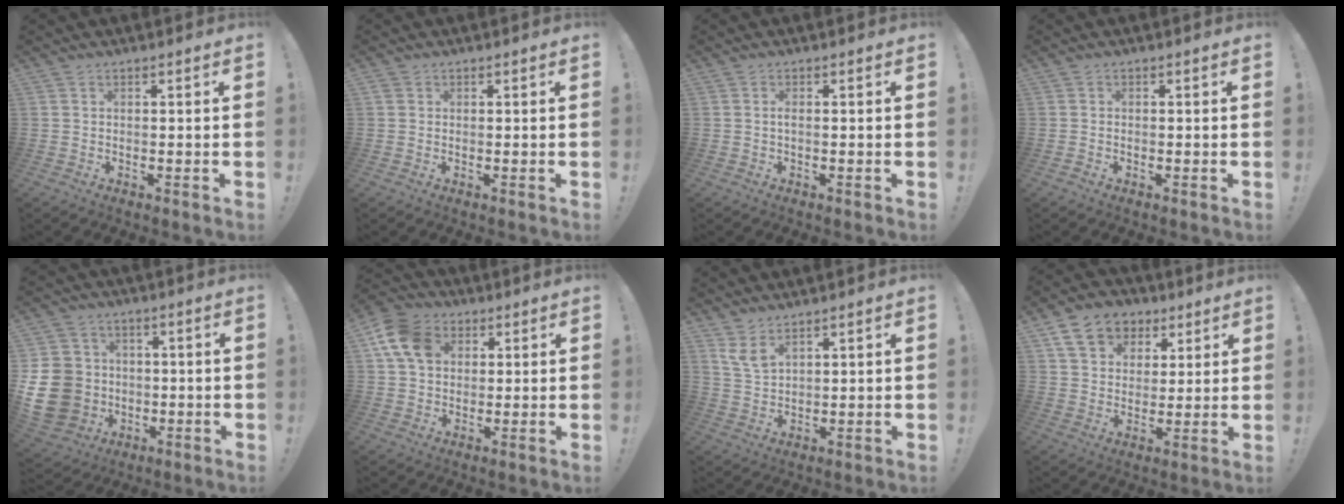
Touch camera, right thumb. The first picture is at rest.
{"total": 0.8, "force": [0.3, 0.7, 0.2], "torque": [-0.003, 0.000, 0.006]}
{"total": 1.0, "force": [-0.3, 0.2, 1.0], "torque": [-0.020, 0.003, -0.006]}
{"total": 0.7, "force": [-0.6, 0.2, 0.3], "torque": [-0.014, 0.004, -0.009]}
{"total": 16.3, "force": [-2.3, 14.2, 7.7], "torque": [-0.170, 0.021, -0.029]}
{"total": 12.6, "force": [4.1, 9.7, 6.9], "torque": [-0.120, -0.002, 0.083]}
{"total": 5.8, "force": [4.2, 2.4, 3.3], "torque": [-0.056, -0.023, 0.078]}
{"total": 12.4, "force": [6.3, 9.3, 5.2], "torque": [-0.072, -0.029, 0.124]}